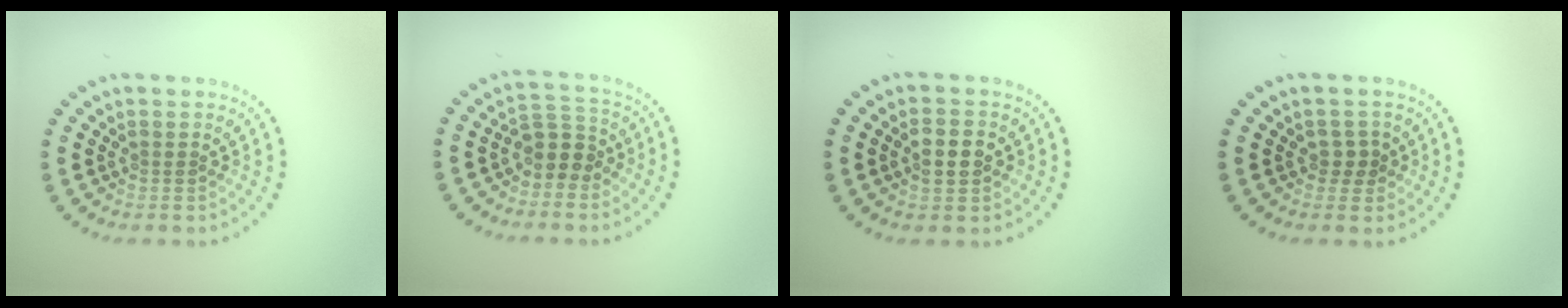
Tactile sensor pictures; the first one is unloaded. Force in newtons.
{"total": 2.8, "press": 2.6, "slide": 1.2}
{"total": 2.6, "press": 2.6, "slide": 0.2}
{"total": 1.4, "press": 1.3, "slide": 0.5}